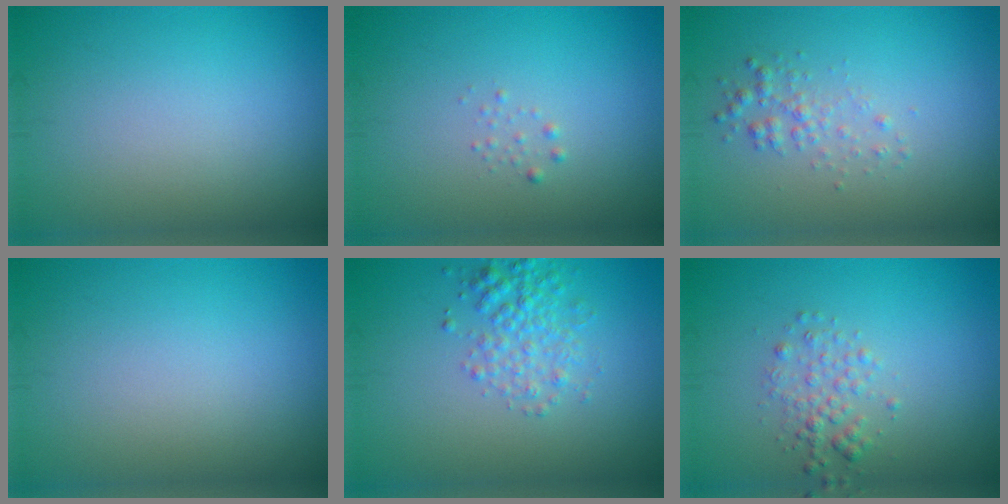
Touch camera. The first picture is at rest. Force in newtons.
{"total": 0.6, "press": 0.6, "slide": 0.0}
{"total": 1.6, "press": 1.6, "slide": 0.0}
{"total": 0.0}
{"total": 2.9, "press": 2.9, "slide": 0.1}
{"total": 2.0, "press": 2.0, "slide": 0.1}